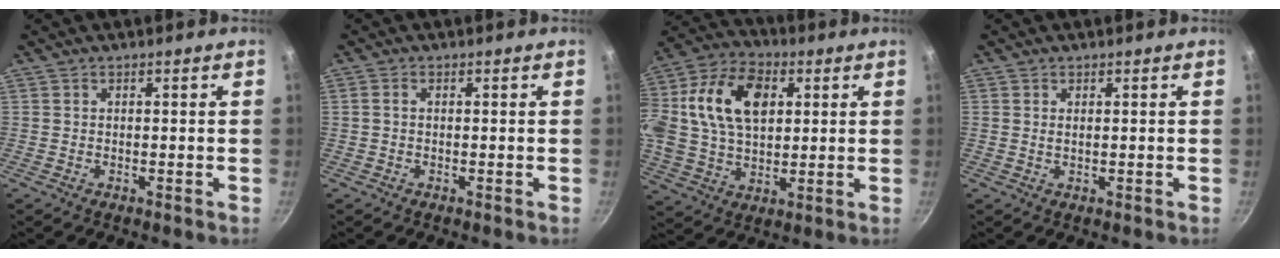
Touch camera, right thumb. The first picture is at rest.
{"total": 0.6, "force": [0.0, 0.4, 0.4], "torque": [-0.010, 0.005, -0.003]}
{"total": 20.8, "force": [4.9, 13.8, 14.7], "torque": [-0.270, 0.019, 0.077]}
{"total": 0.8, "force": [0.5, 0.3, 0.6], "torque": [-0.011, -0.004, 0.008]}